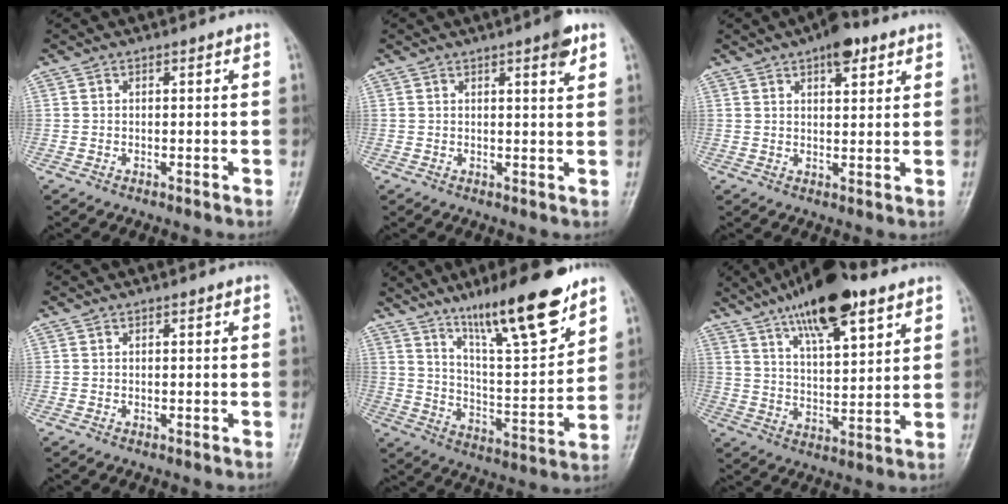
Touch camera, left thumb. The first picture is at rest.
{"total": 6.3, "force": [3.6, 0.9, 5.1], "torque": [-0.065, -0.017, 0.047]}
{"total": 6.6, "force": [3.9, 2.8, 4.6], "torque": [-0.046, -0.015, 0.051]}
{"total": 0.0}
{"total": 18.9, "force": [12.9, 3.6, 13.3], "torque": [-0.186, -0.075, 0.219]}
{"total": 17.1, "force": [10.6, 5.4, 12.2], "torque": [-0.177, -0.038, 0.179]}